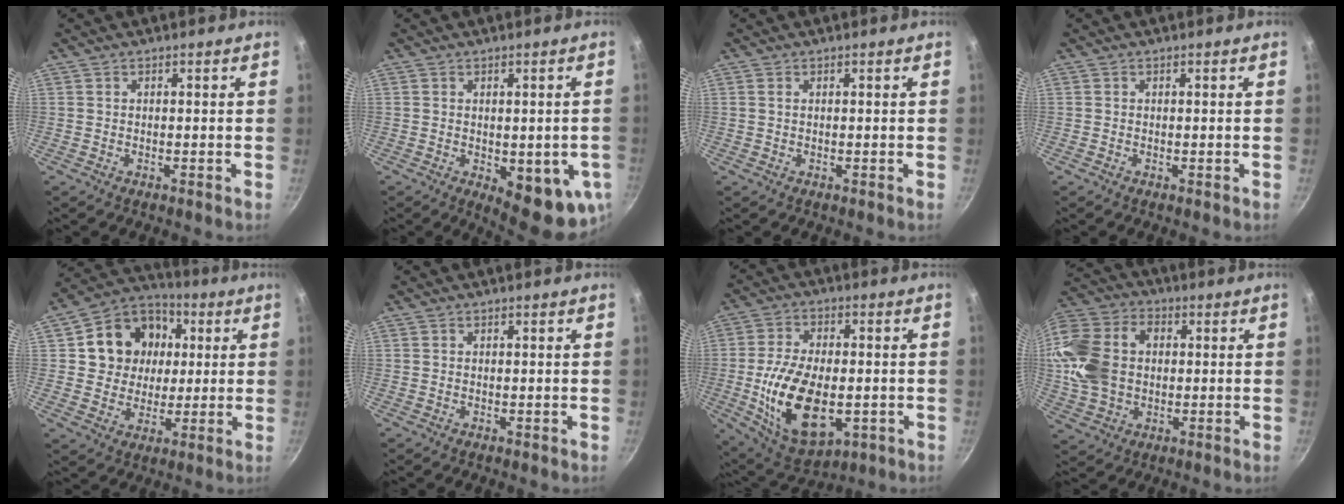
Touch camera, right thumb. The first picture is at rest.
{"total": 12.4, "force": [-3.1, 5.1, 10.9], "torque": [-0.099, -0.015, -0.030]}
{"total": 0.6, "force": [0.2, 0.3, 0.5], "torque": [-0.010, 0.001, 0.003]}
{"total": 0.0}
{"total": 14.9, "force": [3.1, 12.9, 6.7], "torque": [-0.090, 0.016, 0.047]}
{"total": 0.0}
{"total": 18.3, "force": [-3.1, 10.3, 14.8], "torque": [-0.259, 0.002, -0.040]}
{"total": 18.5, "force": [1.5, 13.9, 12.1], "torque": [-0.233, 0.026, 0.023]}